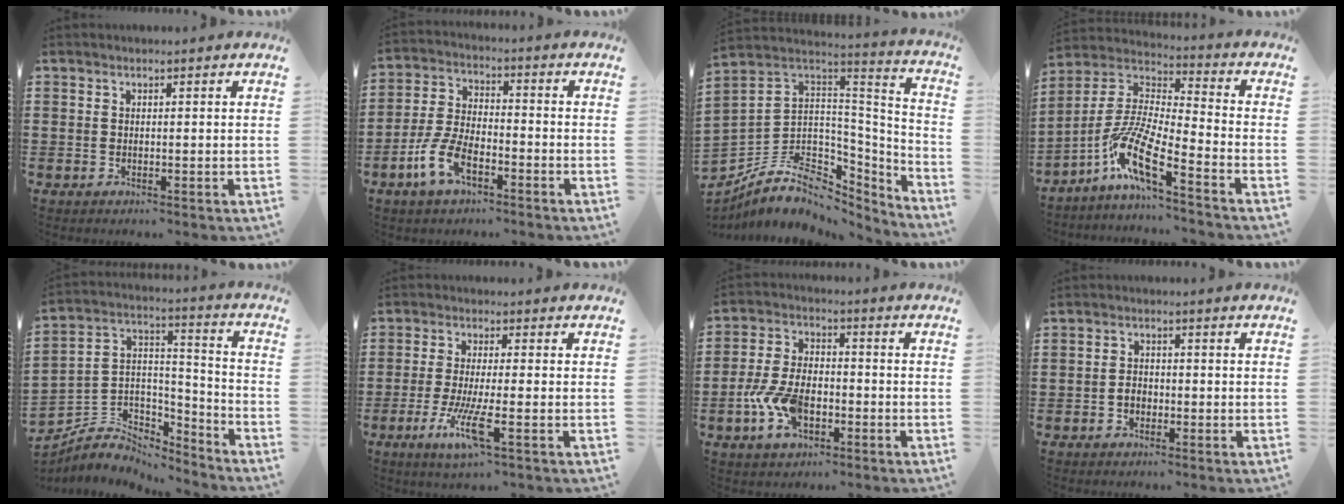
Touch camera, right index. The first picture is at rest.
{"total": 7.3, "force": [-4.0, 3.3, 5.1], "torque": [-0.132, -0.002, -0.082]}
{"total": 9.1, "force": [-4.5, 6.4, 4.6], "torque": [-0.114, -0.001, -0.079]}
{"total": 10.4, "force": [-7.2, 1.1, 7.4], "torque": [-0.178, -0.020, -0.150]}
{"total": 5.1, "force": [-4.2, 2.9, 0.4], "torque": [-0.027, -0.008, -0.085]}
{"total": 7.4, "force": [-3.0, 0.6, 6.7], "torque": [-0.142, -0.023, -0.058]}
{"total": 8.2, "force": [-2.9, 4.5, 6.2], "torque": [-0.152, -0.003, -0.058]}
{"total": 1.9, "force": [-0.8, 1.4, 1.1], "torque": [-0.024, 0.000, -0.016]}